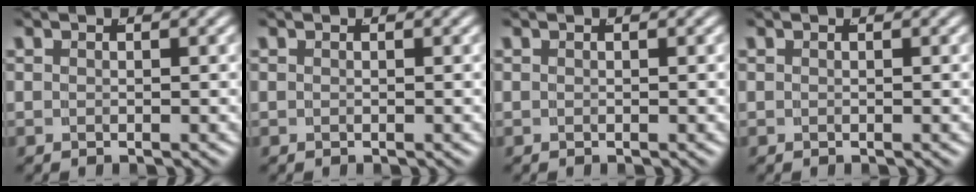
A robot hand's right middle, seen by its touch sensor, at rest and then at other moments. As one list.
[{"total": 0.0}, {"total": 0.0}, {"total": 0.0}]